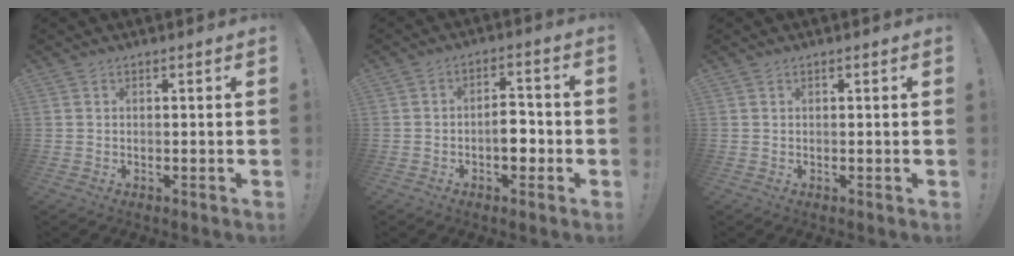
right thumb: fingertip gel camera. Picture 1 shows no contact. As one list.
[{"total": 6.8, "force": [-2.1, 4.1, 5.1], "torque": [-0.076, 0.015, -0.039]}, {"total": 0.0}]